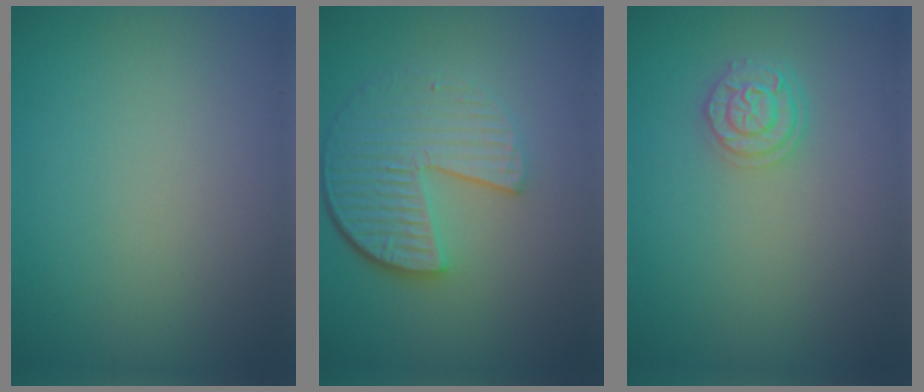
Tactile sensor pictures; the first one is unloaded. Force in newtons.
{"total": 6.2, "press": 4.4, "slide": 4.4}
{"total": 2.6, "press": 2.4, "slide": 1.0}